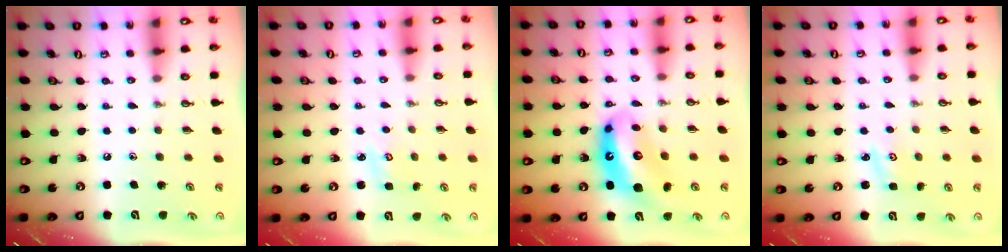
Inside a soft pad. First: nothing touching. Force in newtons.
{"total": 2.6, "press": 2.6, "slide": 0.3}
{"total": 13.5, "press": 13.4, "slide": 1.7}
{"total": 2.3, "press": 2.2, "slide": 0.4}